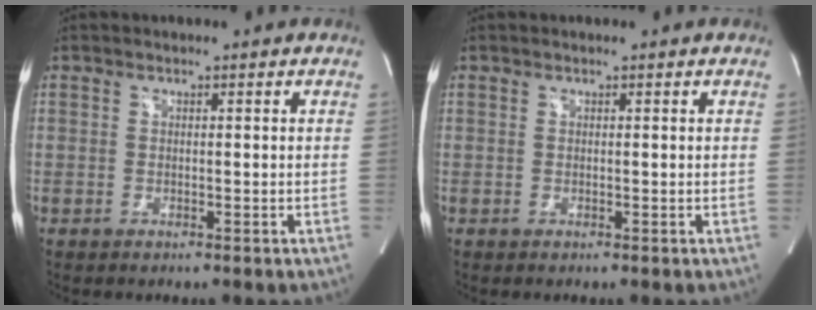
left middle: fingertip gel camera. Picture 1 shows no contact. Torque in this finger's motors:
{"motor_torque": [-0.03, 0.00, -0.01, 0.00]}